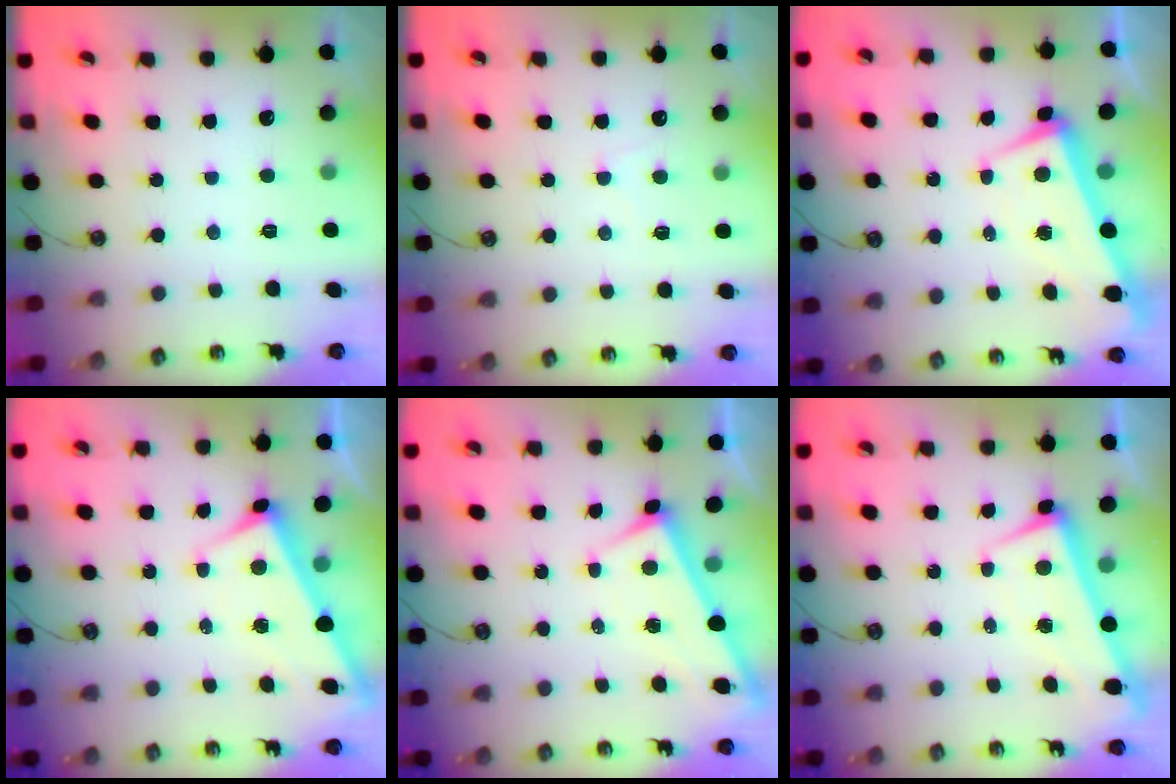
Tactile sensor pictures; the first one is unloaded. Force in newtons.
{"total": 3.4, "press": 3.3, "slide": 0.5}
{"total": 0.9, "press": 0.0, "slide": 0.9}
{"total": 2.8, "press": 2.7, "slide": 0.5}
{"total": 2.5, "press": 2.5, "slide": 0.3}
{"total": 1.5, "press": 0.5, "slide": 1.4}